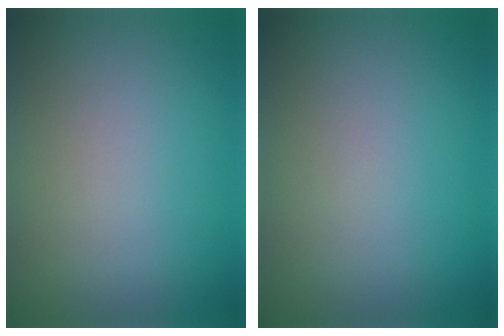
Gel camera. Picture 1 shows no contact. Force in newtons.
{"total": 0.0}